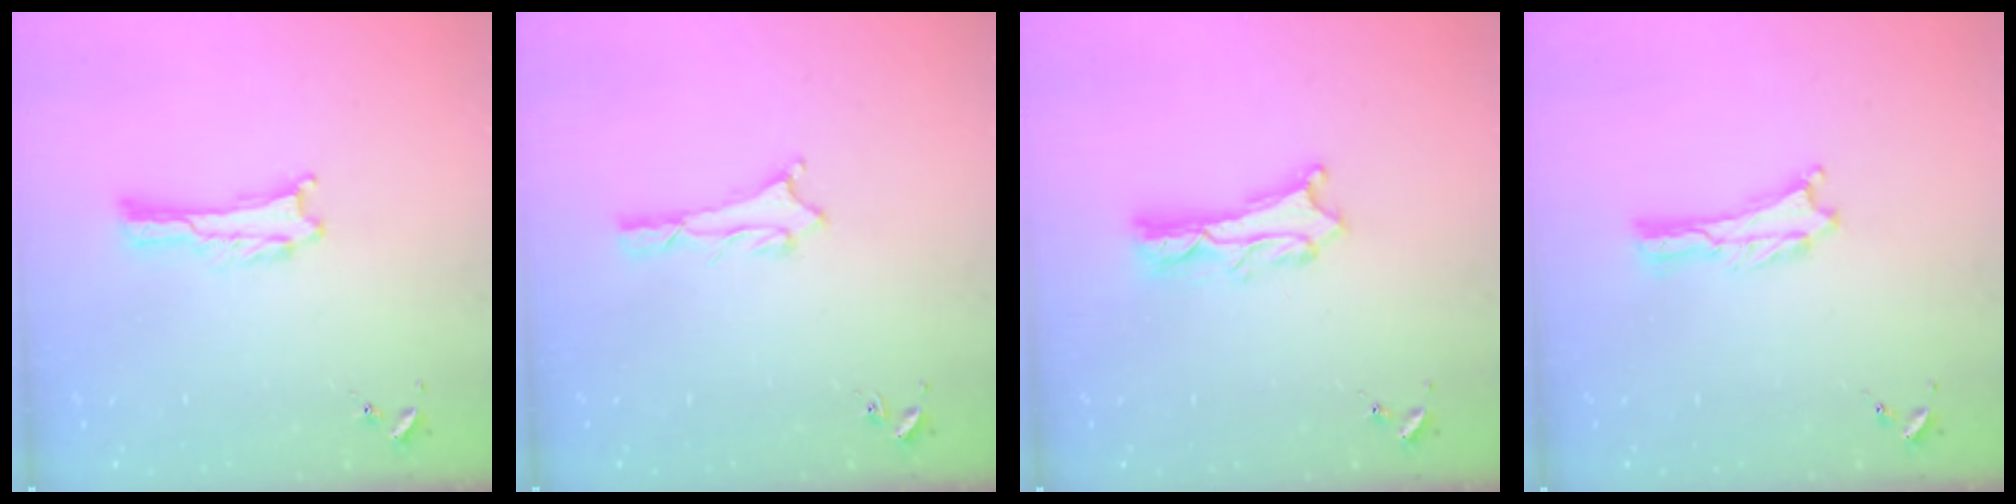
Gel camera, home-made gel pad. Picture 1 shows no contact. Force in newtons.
{"total": 0.7, "press": 0.7, "slide": 0.2}
{"total": 2.6, "press": 2.6, "slide": 0.3}
{"total": 0.0}